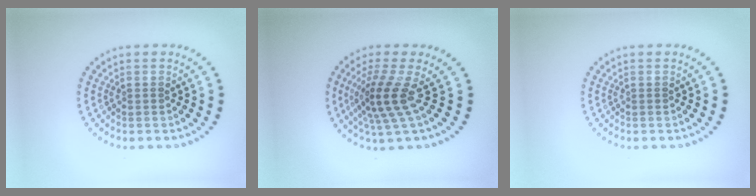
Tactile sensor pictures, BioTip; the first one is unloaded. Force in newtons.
{"total": 3.9, "press": 2.8, "slide": 2.7}
{"total": 0.0}